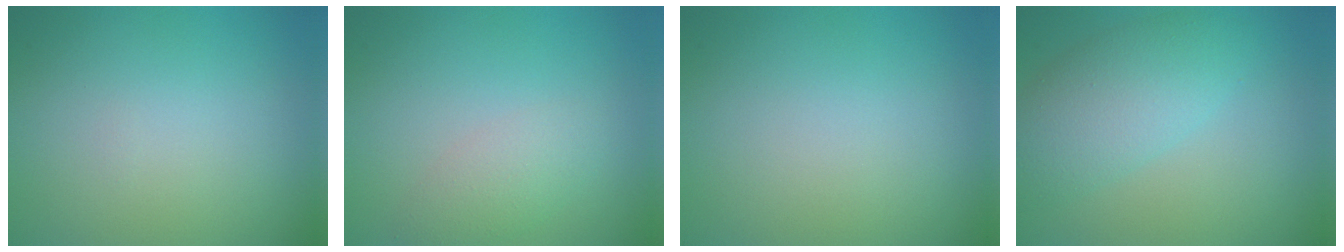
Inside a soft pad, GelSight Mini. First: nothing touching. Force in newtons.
{"total": 2.3, "press": 2.3, "slide": 0.1}
{"total": 0.0}
{"total": 5.0, "press": 5.0, "slide": 0.2}